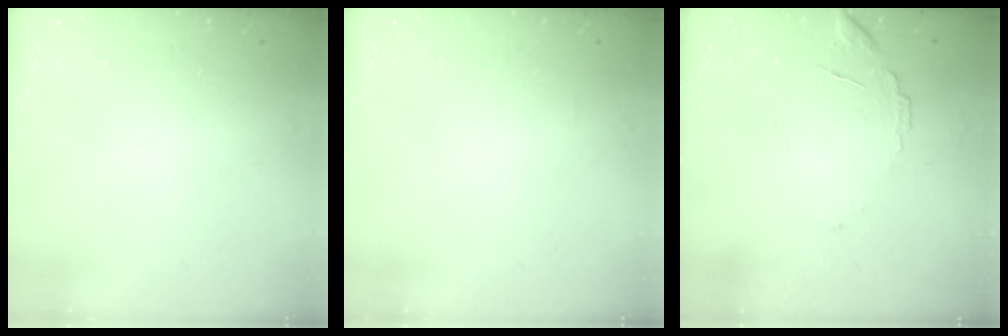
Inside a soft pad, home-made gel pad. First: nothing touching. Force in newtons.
{"total": 0.0}
{"total": 9.5, "press": 9.5, "slide": 0.6}